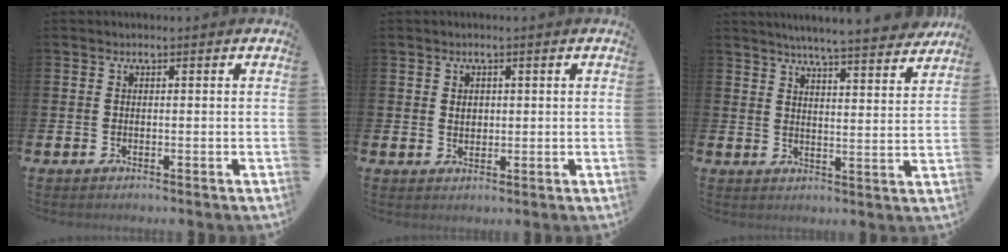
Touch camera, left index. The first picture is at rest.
{"total": 1.5, "force": [0.7, 1.2, 0.6], "torque": [0.007, 0.000, 0.009]}
{"total": 6.1, "force": [5.9, -0.4, 1.4], "torque": [-0.033, -0.044, 0.100]}